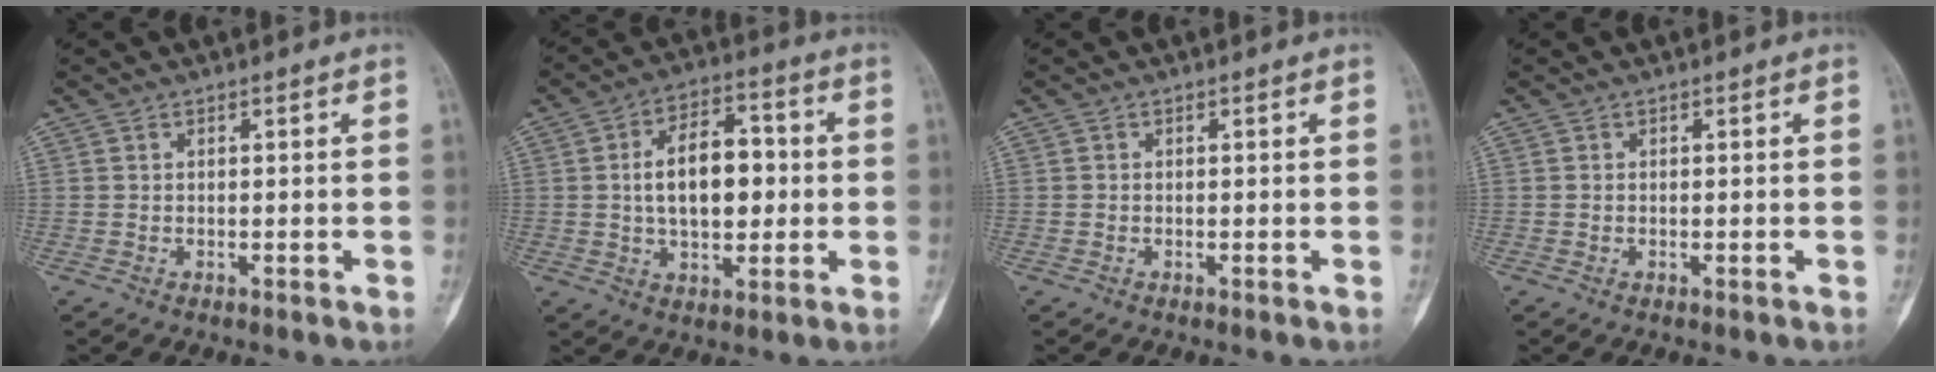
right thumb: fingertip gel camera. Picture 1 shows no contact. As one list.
[{"total": 13.1, "force": [0.6, 7.6, 10.7], "torque": [-0.149, 0.017, 0.011]}, {"total": 0.0}, {"total": 0.0}]